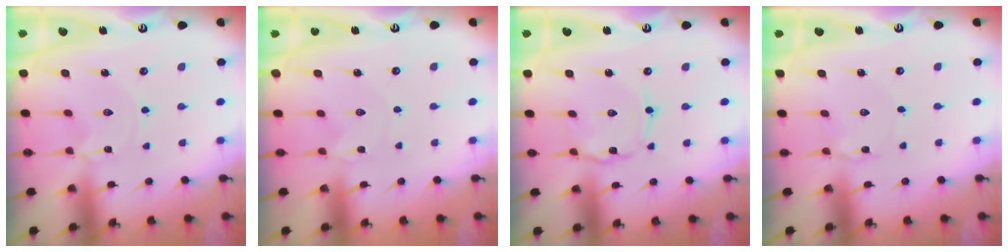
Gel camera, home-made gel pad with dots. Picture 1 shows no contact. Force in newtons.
{"total": 0.7, "press": 0.7, "slide": 0.2}
{"total": 1.6, "press": 1.5, "slide": 0.2}
{"total": 2.3, "press": 2.3, "slide": 0.3}